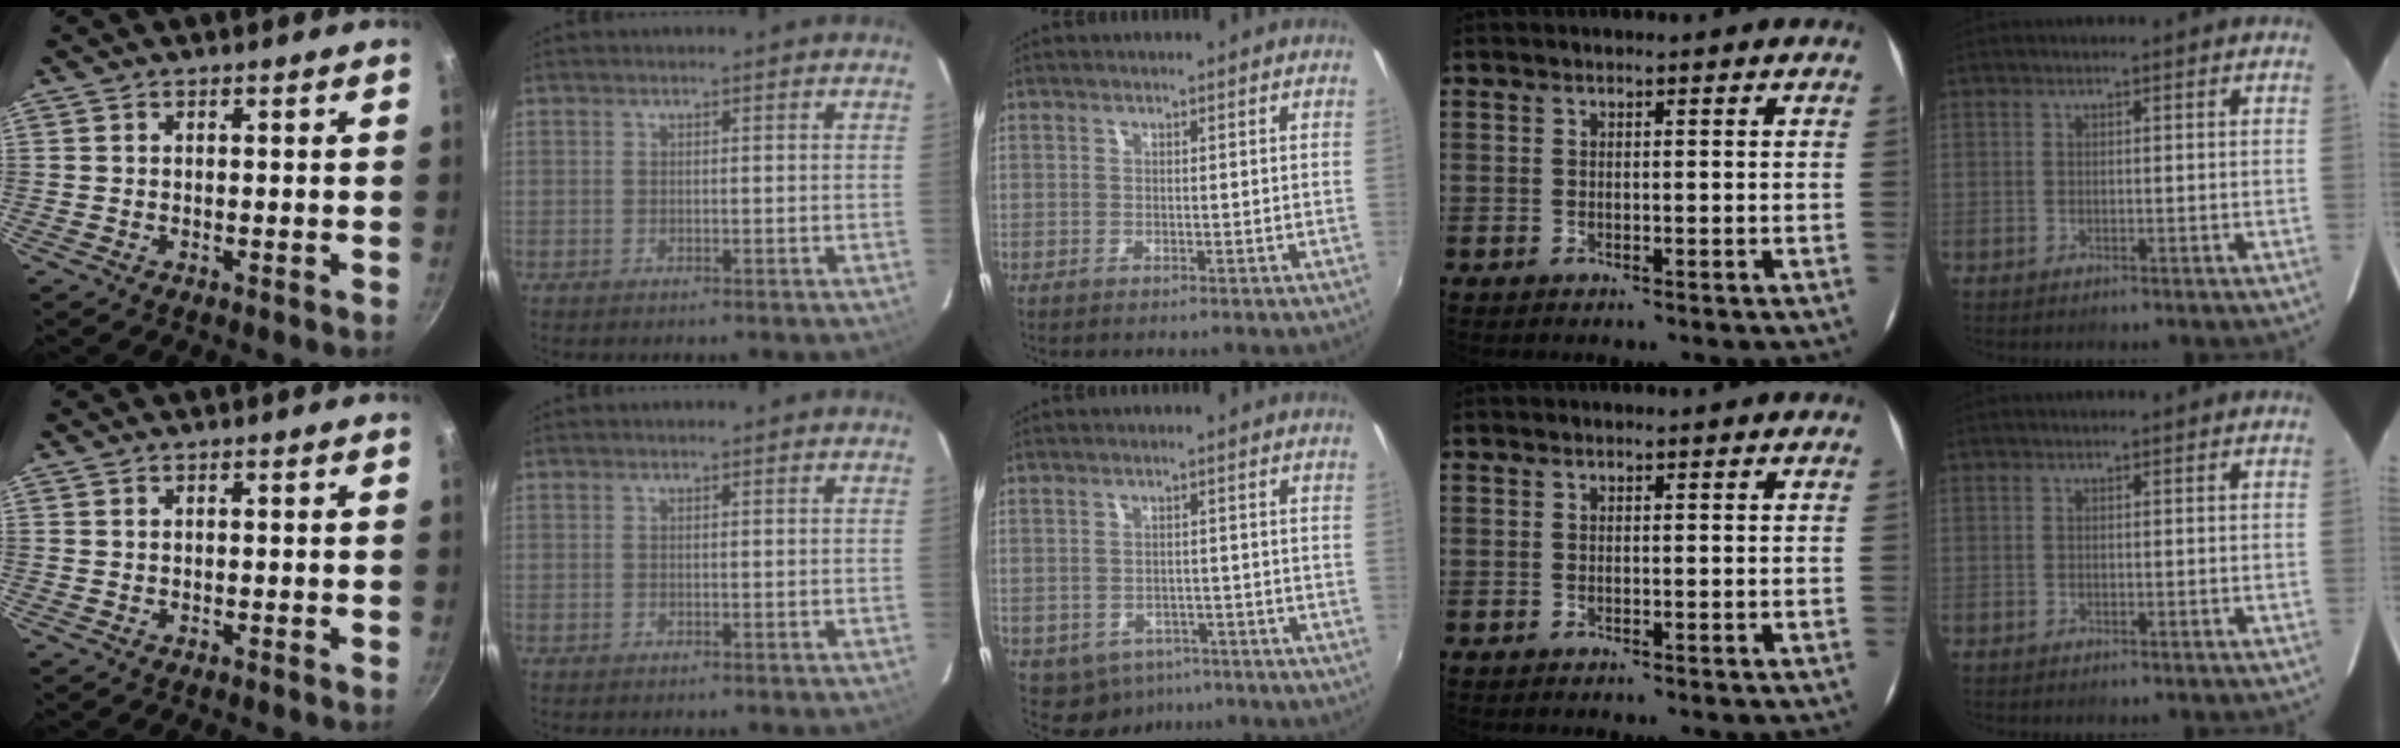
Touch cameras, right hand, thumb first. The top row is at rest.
{"middle": {"total": 6.9, "force": [-4.0, 5.1, 2.3], "torque": [-0.057, -0.011, -0.044]}}